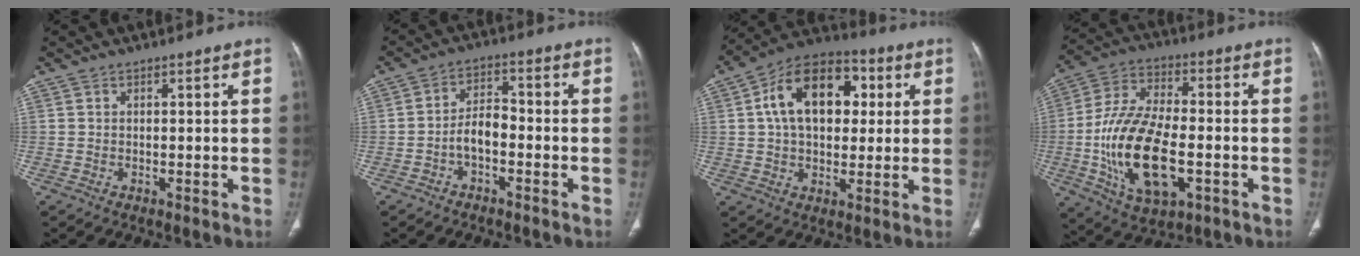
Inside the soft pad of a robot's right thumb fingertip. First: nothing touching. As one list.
[{"total": 4.9, "force": [-2.1, 2.5, 3.7], "torque": [-0.060, 0.030, -0.042]}, {"total": 17.5, "force": [3.9, 11.2, 12.8], "torque": [-0.174, 0.012, 0.057]}, {"total": 19.3, "force": [-4.1, 9.6, 16.2], "torque": [-0.311, 0.011, -0.065]}]